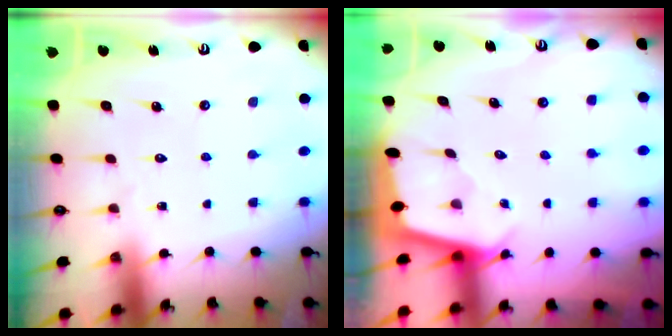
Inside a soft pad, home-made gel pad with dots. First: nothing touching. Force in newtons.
{"total": 1.8, "press": 1.8, "slide": 0.2}